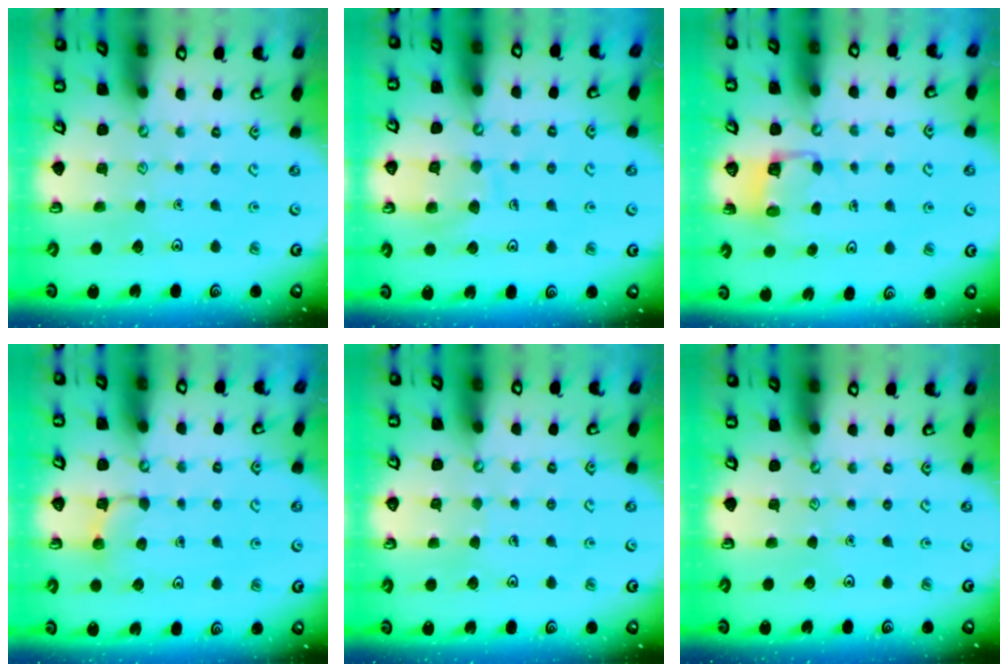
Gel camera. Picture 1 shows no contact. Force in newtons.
{"total": 9.6, "press": 9.6, "slide": 0.9}
{"total": 3.4, "press": 3.4, "slide": 0.2}
{"total": 3.8, "press": 3.7, "slide": 0.8}
{"total": 2.5, "press": 2.5, "slide": 0.2}
{"total": 0.0}